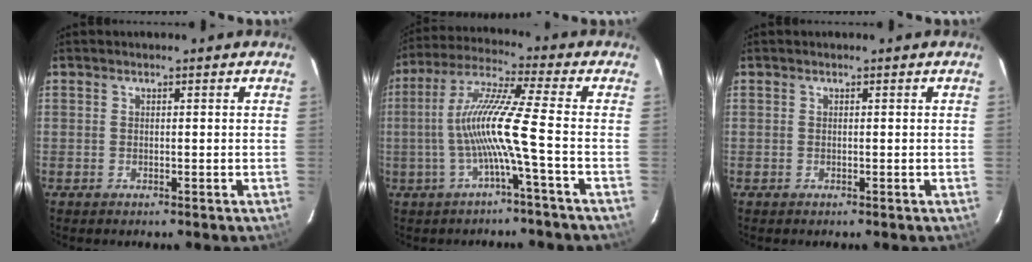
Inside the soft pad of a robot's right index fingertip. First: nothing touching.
{"total": 10.8, "force": [-2.7, -1.8, 10.3], "torque": [-0.202, 0.004, -0.049]}
{"total": 0.0}